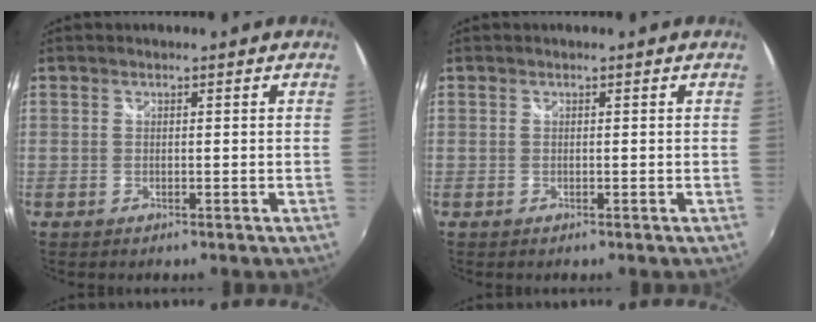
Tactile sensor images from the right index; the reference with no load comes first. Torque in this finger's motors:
{"motor_torque": [-0.27, 0.28, 0.00, 0.00]}